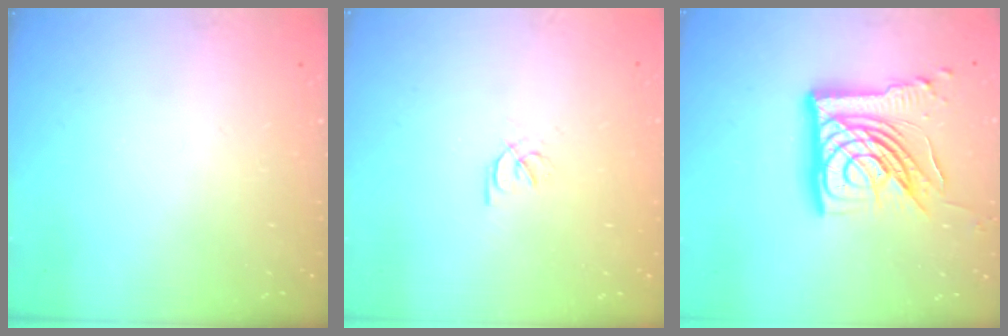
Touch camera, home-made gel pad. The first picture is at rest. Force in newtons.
{"total": 2.2, "press": 2.2, "slide": 0.2}
{"total": 20.4, "press": 20.2, "slide": 2.2}